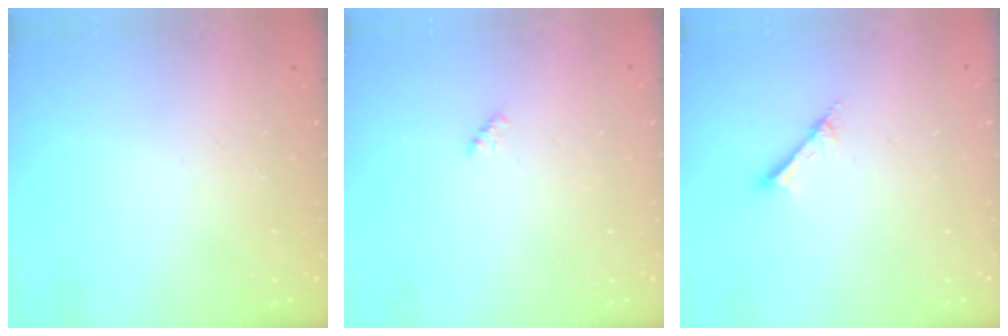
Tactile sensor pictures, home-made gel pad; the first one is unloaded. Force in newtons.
{"total": 2.4, "press": 2.4, "slide": 0.4}
{"total": 2.8, "press": 2.7, "slide": 0.4}